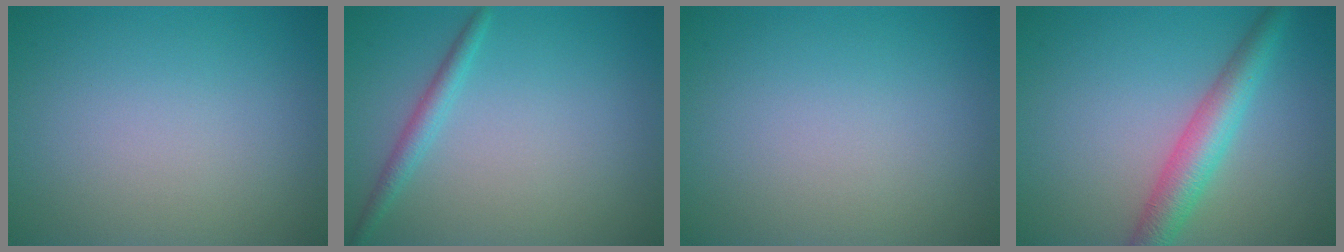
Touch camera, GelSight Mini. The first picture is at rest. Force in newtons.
{"total": 1.7, "press": 1.7, "slide": 0.1}
{"total": 0.0}
{"total": 4.4, "press": 4.4, "slide": 0.1}